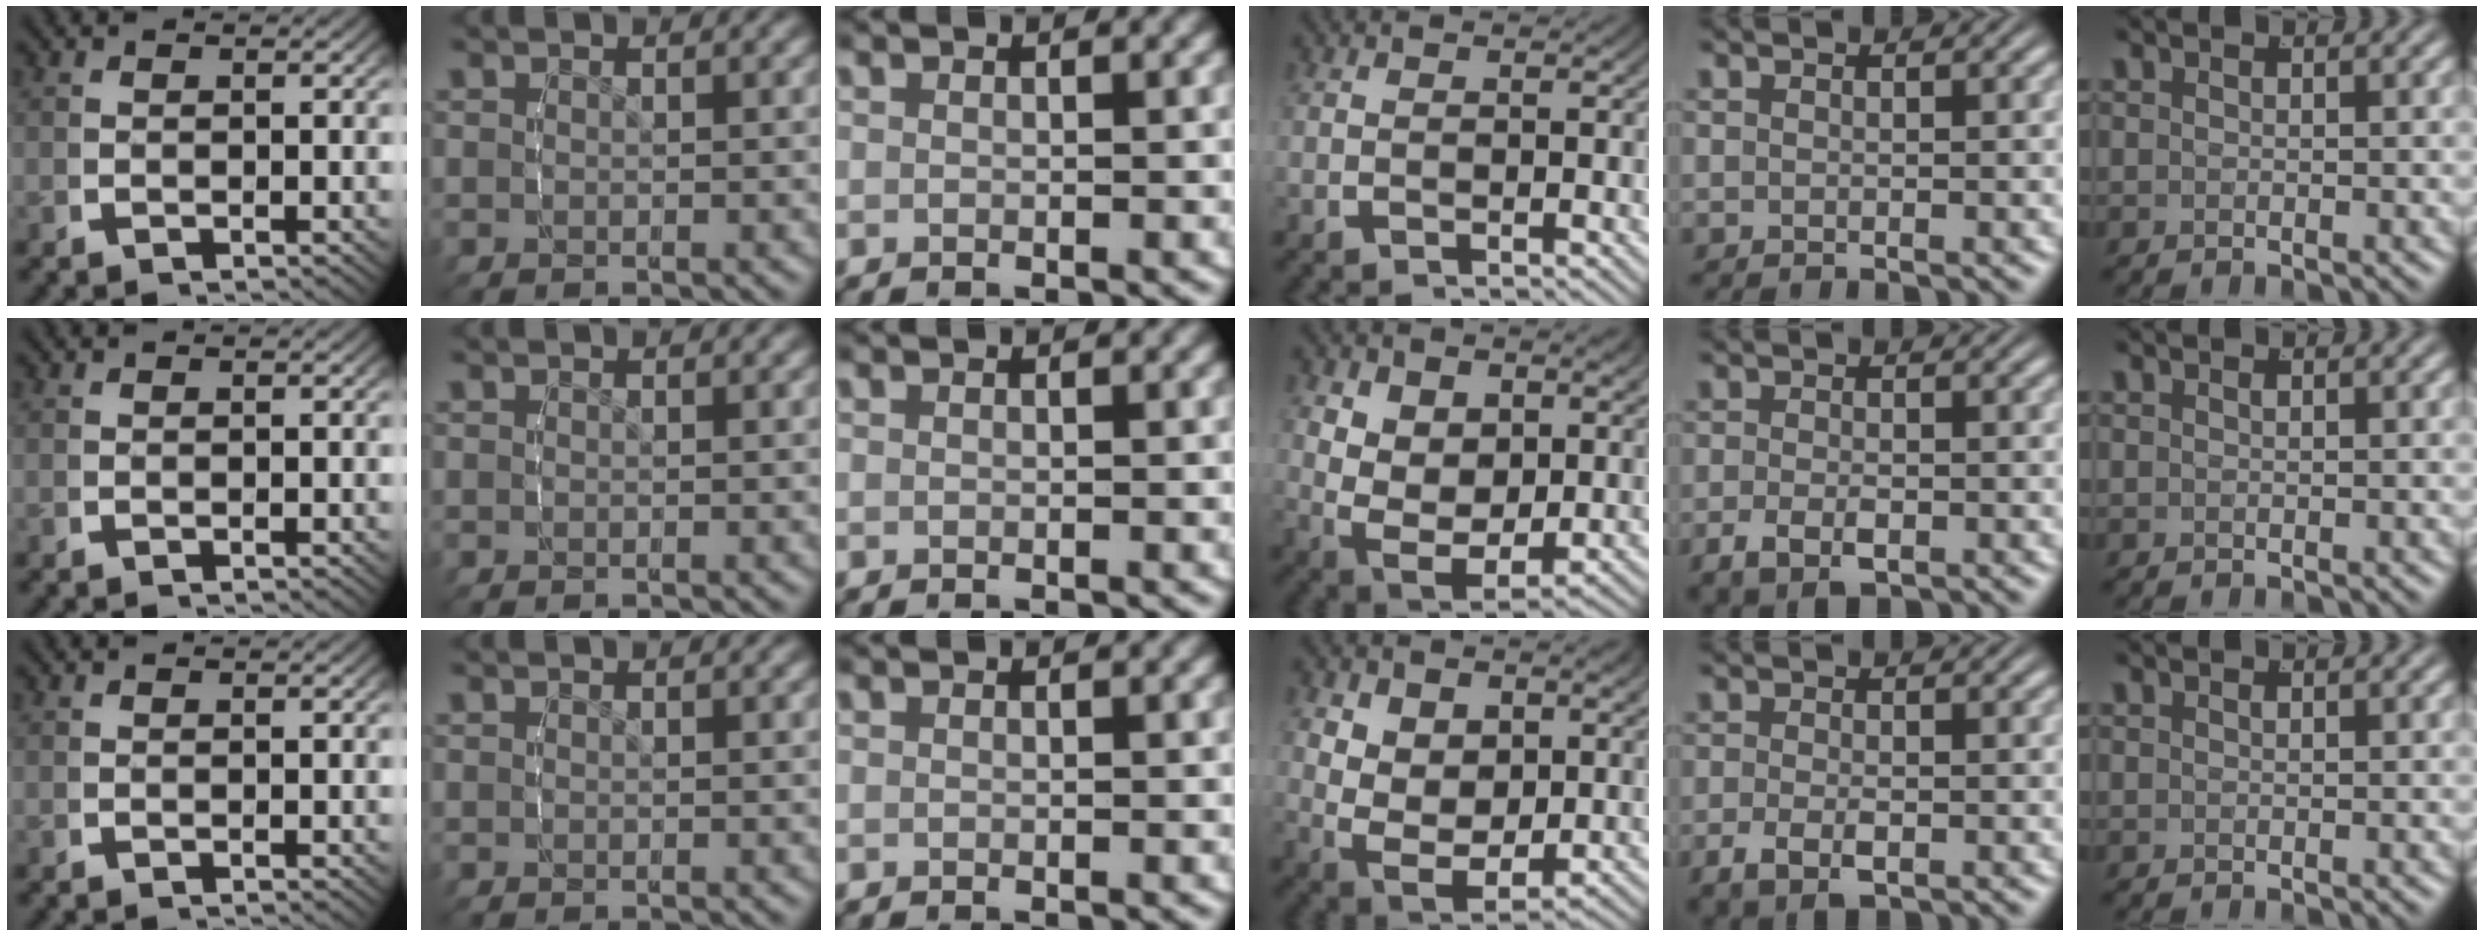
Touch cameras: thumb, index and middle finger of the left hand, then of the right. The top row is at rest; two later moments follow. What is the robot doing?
{"motion": "lift_and_place", "object": "air blower"}